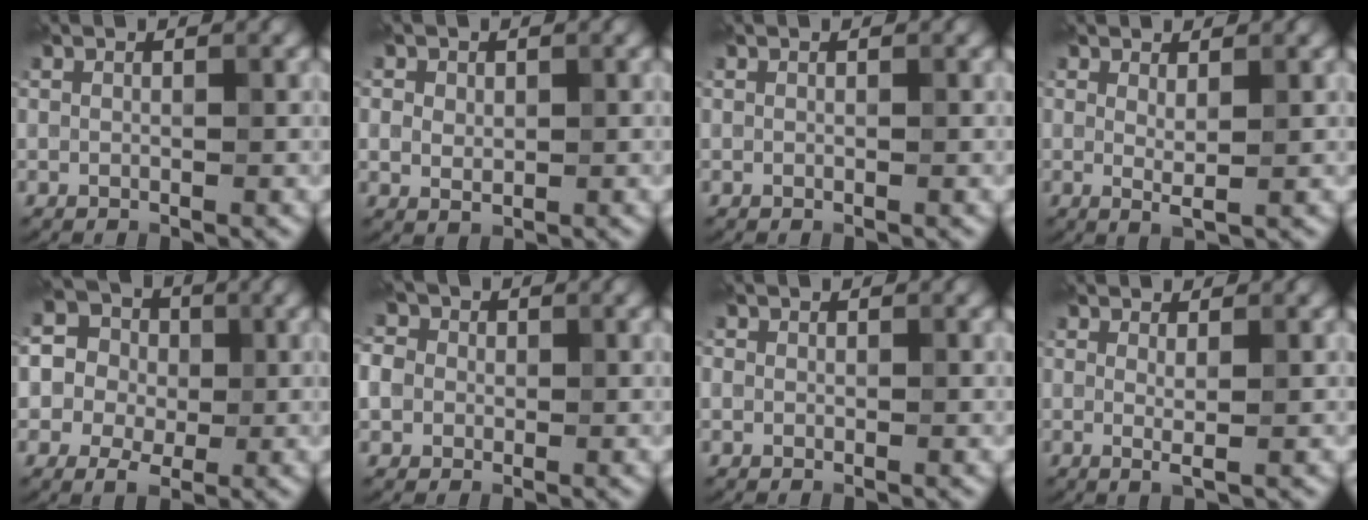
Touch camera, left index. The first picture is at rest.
{"total": 1.7, "force": [0.5, 1.4, 0.8], "torque": [-0.012, -0.002, 0.009]}
{"total": 0.0}
{"total": 1.5, "force": [0.6, 0.3, 1.3], "torque": [-0.022, -0.007, 0.010]}
{"total": 6.3, "force": [0.0, 5.6, 2.9], "torque": [-0.047, 0.018, -0.025]}
{"total": 5.9, "force": [1.0, 5.1, 2.7], "torque": [-0.052, 0.030, -0.017]}
{"total": 0.7, "force": [0.2, 0.7, 0.2], "torque": [0.000, -0.001, -0.001]}
{"total": 1.4, "force": [0.3, 0.3, 1.4], "torque": [-0.021, -0.007, 0.001]}